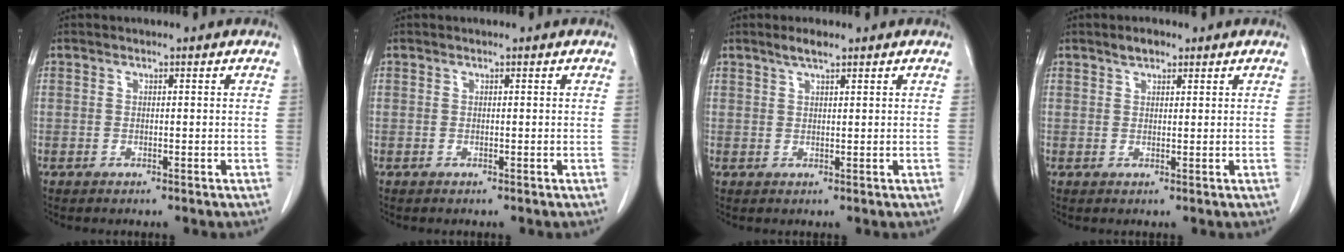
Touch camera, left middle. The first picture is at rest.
{"total": 0.0}
{"total": 2.2, "force": [1.7, 0.3, 1.4], "torque": [-0.033, 0.004, 0.032]}
{"total": 2.0, "force": [1.4, 0.9, 1.0], "torque": [-0.020, 0.003, 0.023]}